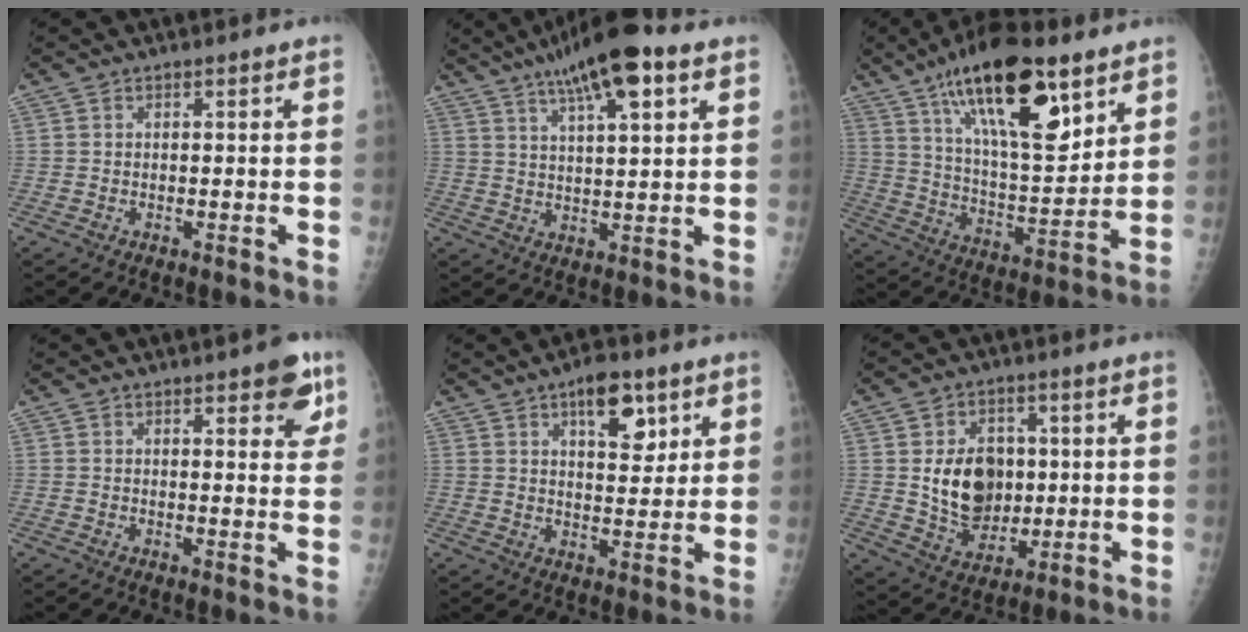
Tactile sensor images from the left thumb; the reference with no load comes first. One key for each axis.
{"total": 13.9, "fx": 7.7, "fy": 3.6, "fz": 11.0, "tx": -0.165, "ty": -0.007, "tz": 0.123}
{"total": 22.9, "fx": 12.7, "fy": 8.4, "fz": 17.2, "tx": -0.257, "ty": -0.050, "tz": 0.221}
{"total": 6.2, "fx": 3.4, "fy": 2.3, "fz": 4.7, "tx": -0.029, "ty": -0.013, "tz": 0.034}
{"total": 9.1, "fx": 4.8, "fy": 4.3, "fz": 6.5, "tx": -0.066, "ty": -0.023, "tz": 0.070}
{"total": 11.9, "fx": 1.1, "fy": 9.1, "fz": 7.6, "tx": -0.082, "ty": -0.011, "tz": 0.030}